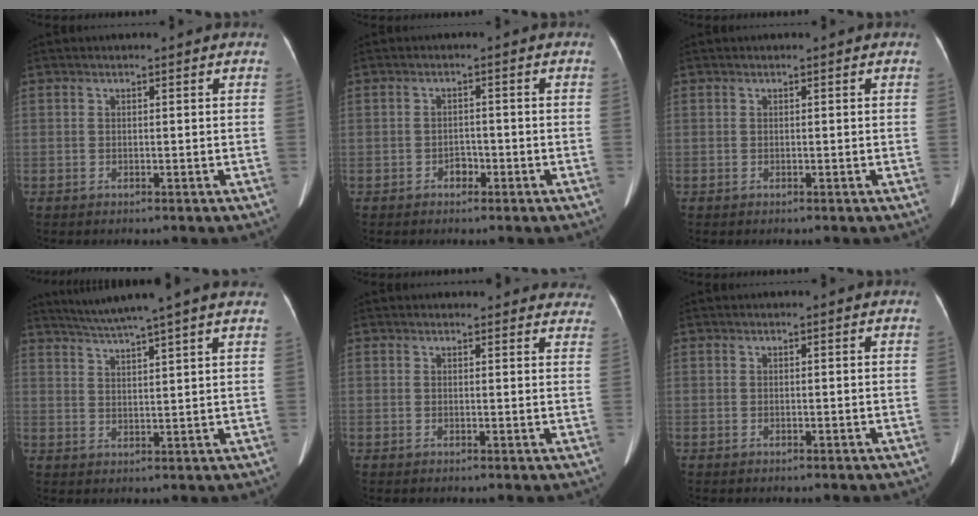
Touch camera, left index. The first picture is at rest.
{"total": 1.7, "force": [-1.2, 1.0, 0.6], "torque": [-0.005, -0.002, -0.019]}
{"total": 0.0}
{"total": 10.8, "force": [9.4, -1.5, 5.3], "torque": [-0.096, 0.021, 0.129]}
{"total": 12.8, "force": [12.0, 3.7, 2.2], "torque": [0.010, -0.004, 0.110]}
{"total": 0.0}